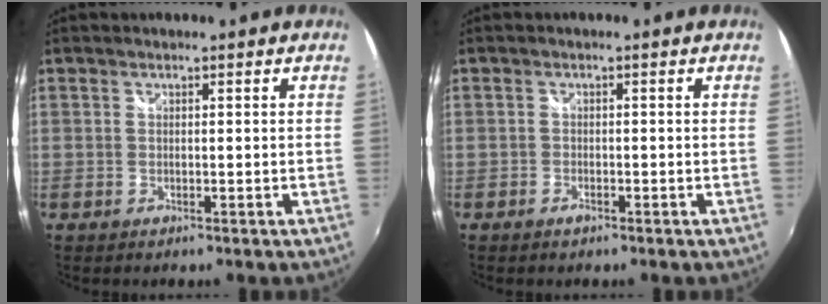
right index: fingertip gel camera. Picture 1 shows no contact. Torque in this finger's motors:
{"motor_torque": [0.09, -0.08, -0.01, 0.00]}